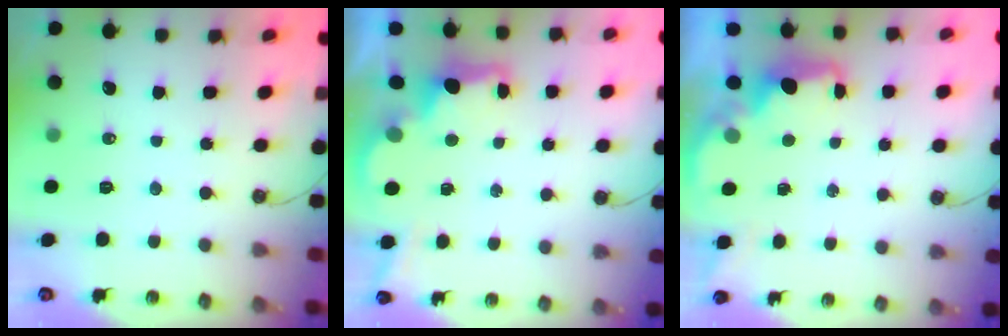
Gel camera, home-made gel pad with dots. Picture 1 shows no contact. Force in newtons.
{"total": 2.7, "press": 2.6, "slide": 0.8}
{"total": 2.0, "press": 1.8, "slide": 0.7}